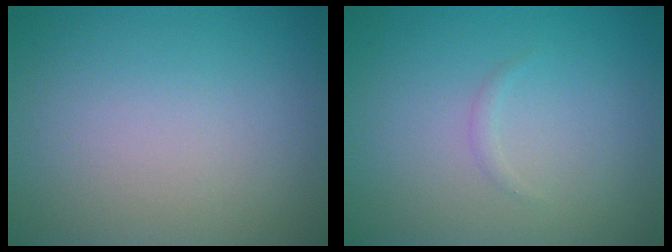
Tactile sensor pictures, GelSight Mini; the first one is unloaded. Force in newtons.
{"total": 0.6, "press": 0.6, "slide": 0.1}